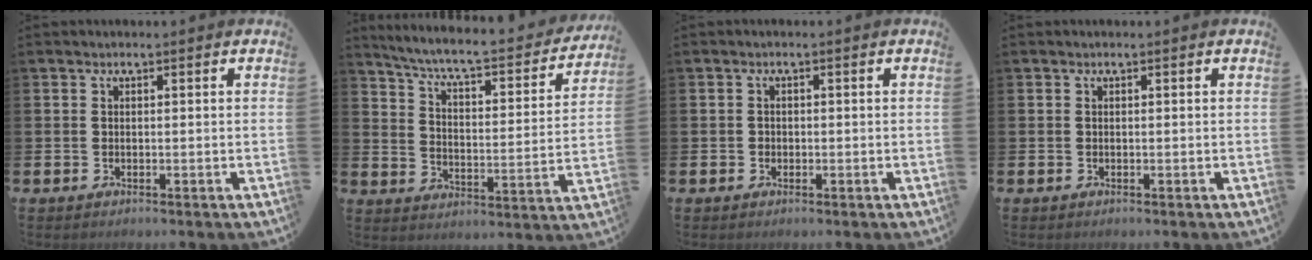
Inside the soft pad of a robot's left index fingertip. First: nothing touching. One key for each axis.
{"total": 6.5, "fx": 5.8, "fy": 0.9, "fz": 2.9, "tx": -0.079, "ty": -0.048, "tz": 0.090}
{"total": 0.8, "fx": -0.2, "fy": 0.8, "fz": 0.1, "tx": -0.002, "ty": 0.004, "tz": -0.006}
{"total": 0.0}